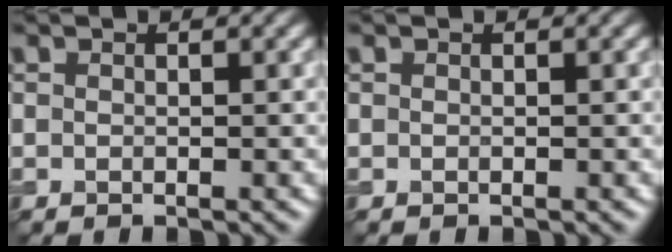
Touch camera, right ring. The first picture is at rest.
{"total": 0.0}